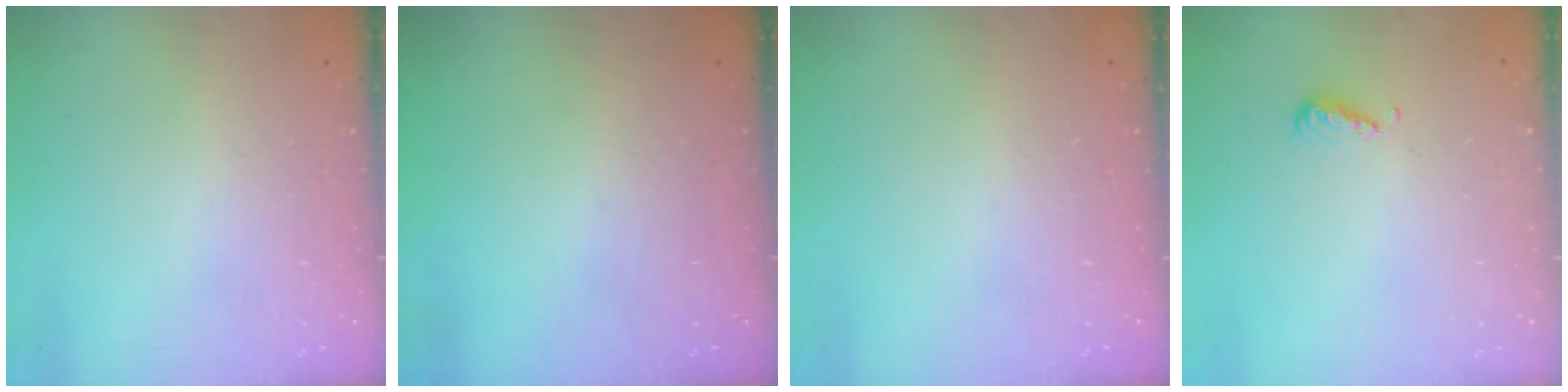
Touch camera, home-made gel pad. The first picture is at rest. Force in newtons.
{"total": 0.0}
{"total": 0.0}
{"total": 4.7, "press": 4.7, "slide": 0.6}